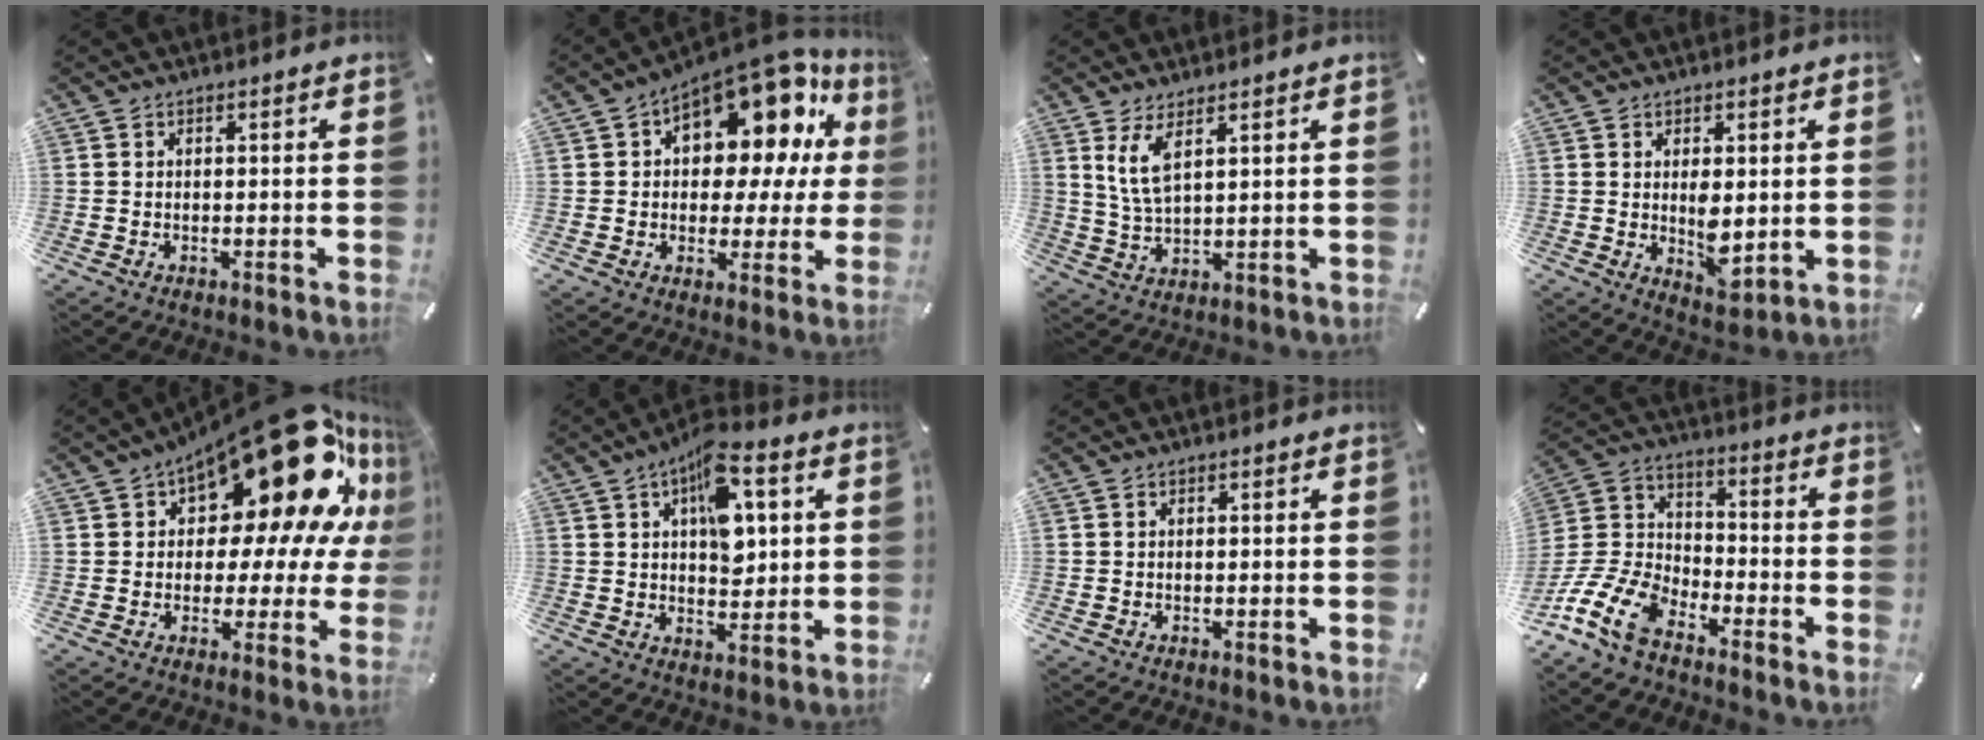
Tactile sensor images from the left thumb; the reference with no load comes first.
{"total": 17.5, "force": [8.9, 9.5, 11.6], "torque": [-0.158, -0.074, 0.150]}
{"total": 6.6, "force": [3.9, 2.4, 4.8], "torque": [-0.110, -0.008, 0.070]}
{"total": 6.4, "force": [0.7, 3.7, 5.2], "torque": [-0.073, -0.008, 0.011]}
{"total": 24.4, "force": [13.3, 11.4, 17.0], "torque": [-0.231, -0.105, 0.221]}
{"total": 12.5, "force": [5.0, 7.0, 9.1], "torque": [-0.119, -0.019, 0.083]}
{"total": 0.0}
{"total": 13.6, "force": [-9.9, 6.7, 6.5], "torque": [-0.144, 0.041, -0.189]}